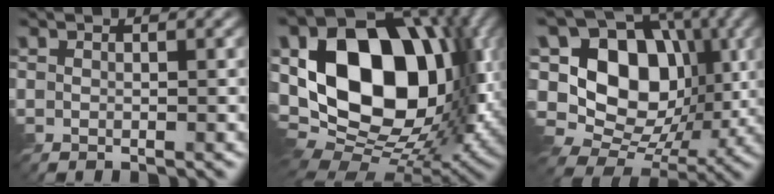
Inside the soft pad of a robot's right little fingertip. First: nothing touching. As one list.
[{"total": 17.5, "force": [2.2, 12.0, 12.5], "torque": [-0.247, -0.010, 0.041]}, {"total": 14.2, "force": [2.2, 10.8, 9.0], "torque": [-0.160, 0.018, 0.028]}]